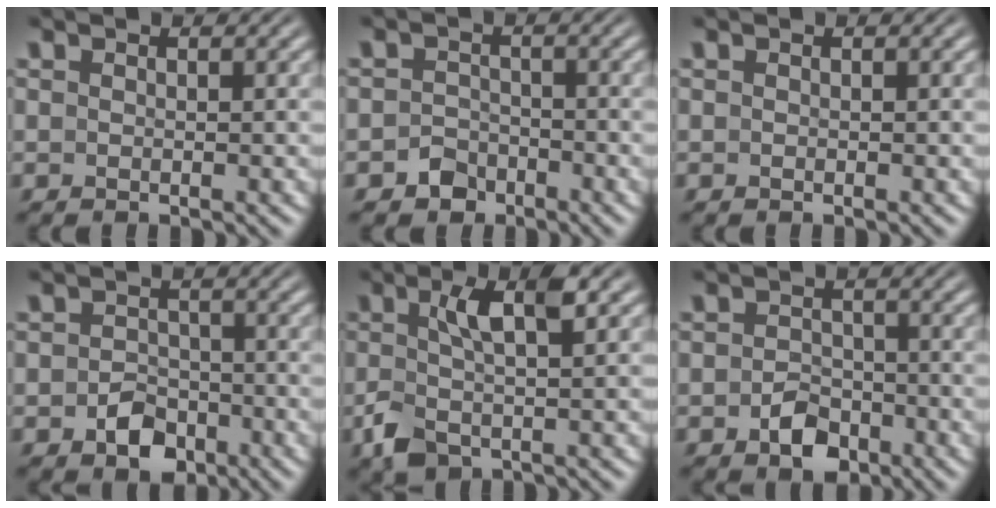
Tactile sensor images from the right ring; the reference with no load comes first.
{"total": 3.0, "force": [-2.4, 1.7, -0.1], "torque": [-0.001, -0.013, -0.038]}
{"total": 1.2, "force": [-0.4, -1.1, -0.3], "torque": [0.011, -0.012, 0.003]}
{"total": 3.1, "force": [-2.0, 2.1, 1.2], "torque": [-0.003, -0.009, -0.030]}
{"total": 3.8, "force": [-0.7, 1.3, 3.5], "torque": [-0.074, -0.005, -0.003]}
{"total": 2.9, "force": [-1.9, 1.8, 1.3], "torque": [-0.007, -0.007, -0.030]}